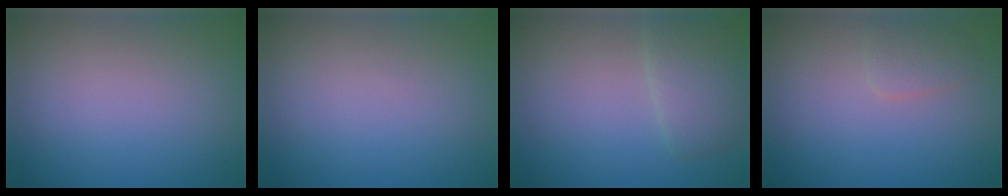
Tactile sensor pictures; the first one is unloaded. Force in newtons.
{"total": 0.0}
{"total": 2.9, "press": 2.9, "slide": 0.1}
{"total": 1.4, "press": 1.4, "slide": 0.0}